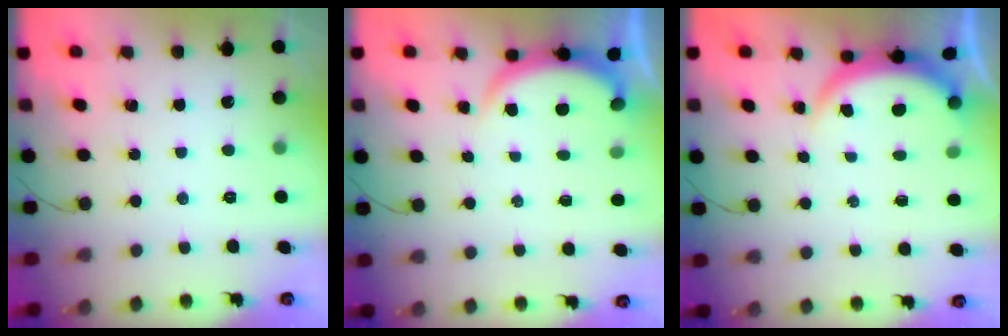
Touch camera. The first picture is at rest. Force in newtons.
{"total": 3.2, "press": 3.2, "slide": 0.6}
{"total": 3.8, "press": 3.8, "slide": 0.4}